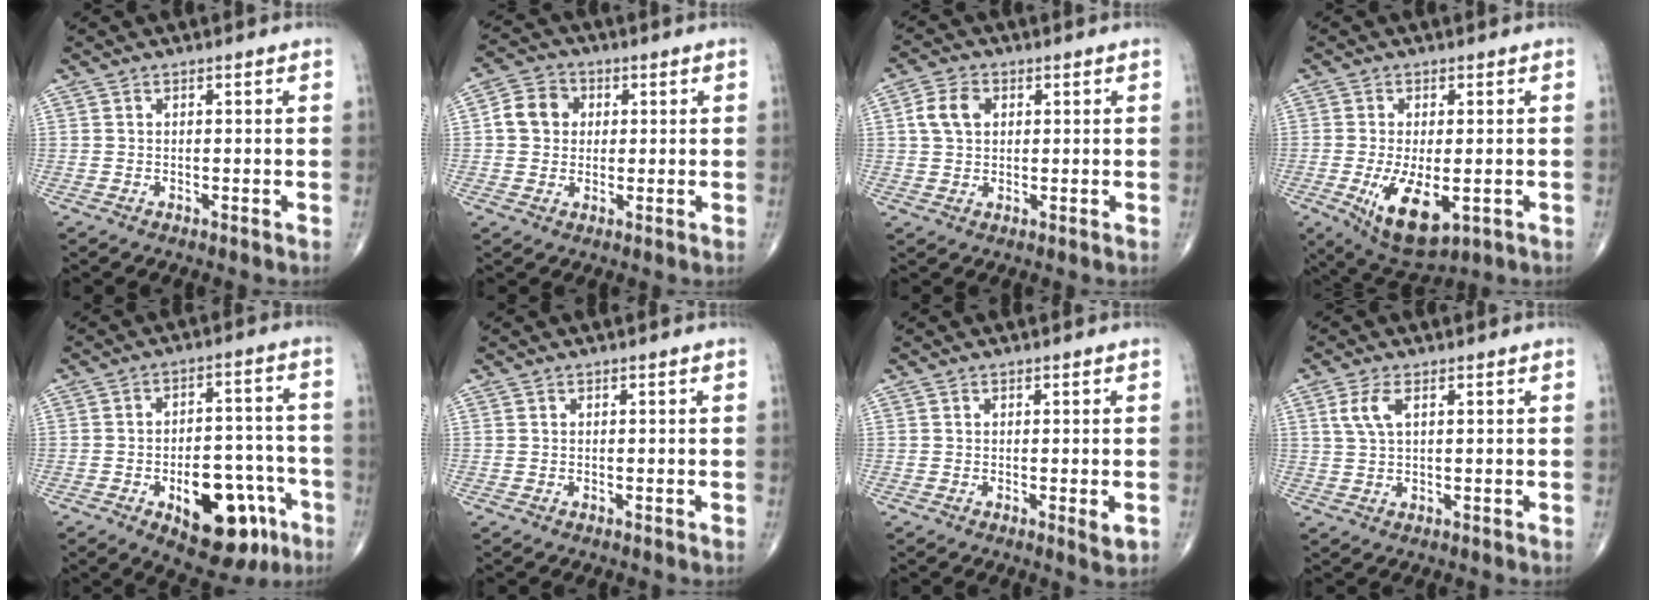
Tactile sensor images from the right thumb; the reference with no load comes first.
{"total": 6.9, "force": [0.9, 6.0, 3.3], "torque": [-0.046, 0.011, 0.006]}
{"total": 5.6, "force": [1.3, 4.1, 3.6], "torque": [-0.066, 0.007, 0.021]}
{"total": 10.6, "force": [-2.9, 4.9, 9.0], "torque": [-0.149, -0.019, -0.034]}
{"total": 17.2, "force": [-7.4, 8.9, 12.7], "torque": [-0.140, 0.046, -0.093]}
{"total": 0.0}
{"total": 2.0, "force": [-0.5, 0.4, 1.9], "torque": [-0.024, -0.006, -0.006]}
{"total": 4.0, "force": [1.5, 1.7, 3.3], "torque": [-0.079, 0.006, 0.032]}